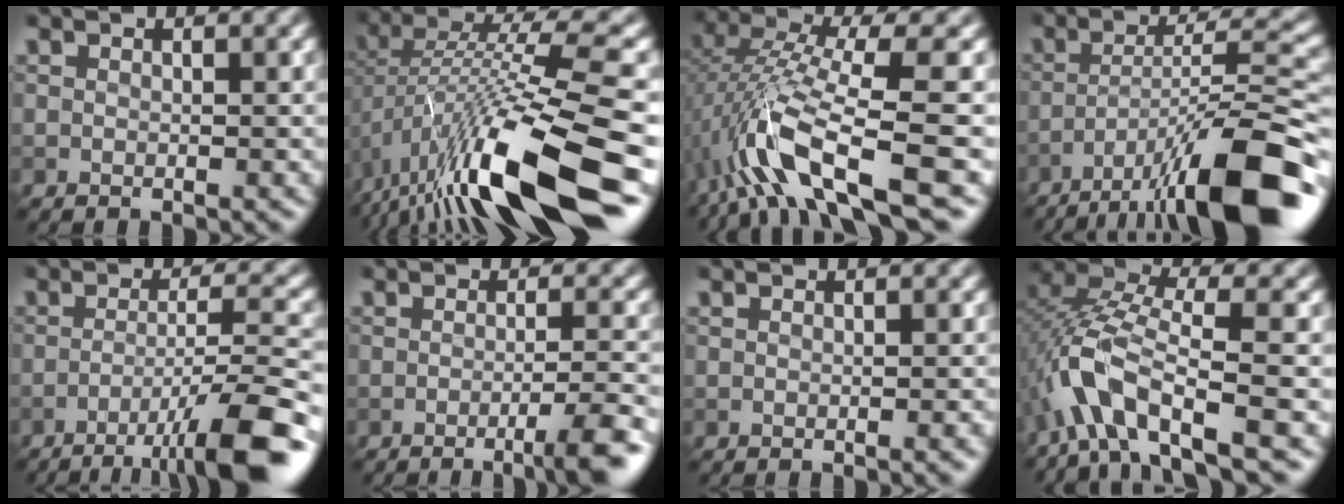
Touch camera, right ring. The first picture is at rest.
{"total": 14.1, "force": [-5.9, 3.4, 12.4], "torque": [-0.228, 0.020, -0.095]}
{"total": 10.9, "force": [-4.5, 2.6, 9.6], "torque": [-0.184, 0.017, -0.080]}
{"total": 13.2, "force": [-8.1, 2.5, 10.1], "torque": [-0.151, 0.013, -0.135]}
{"total": 9.9, "force": [-5.7, 1.4, 7.9], "torque": [-0.106, 0.012, -0.091]}
{"total": 4.7, "force": [-2.2, 0.8, 4.1], "torque": [-0.053, -0.001, -0.039]}
{"total": 1.1, "force": [-0.4, 0.2, 1.0], "torque": [-0.008, 0.000, -0.006]}
{"total": 7.9, "force": [-3.8, 2.5, 6.4], "torque": [-0.132, 0.014, -0.080]}